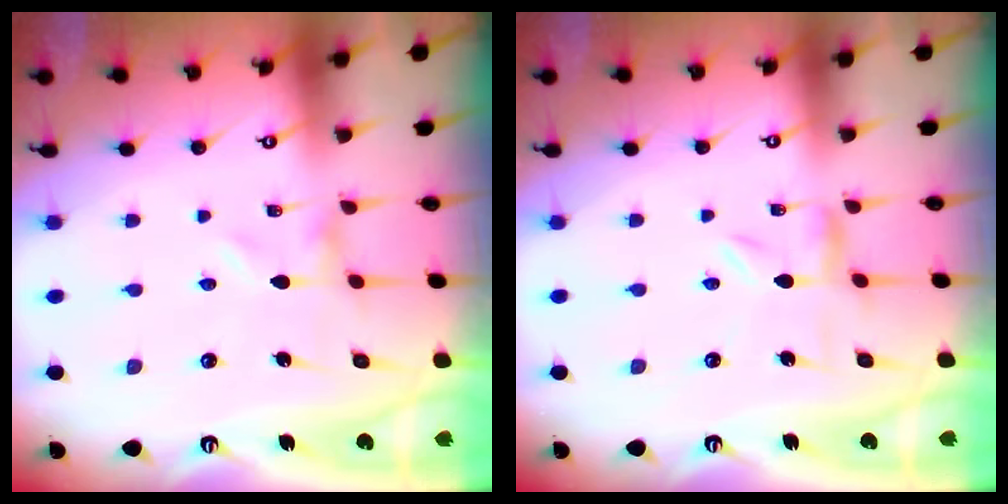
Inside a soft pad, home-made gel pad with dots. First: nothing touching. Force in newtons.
{"total": 1.6, "press": 1.6, "slide": 0.3}